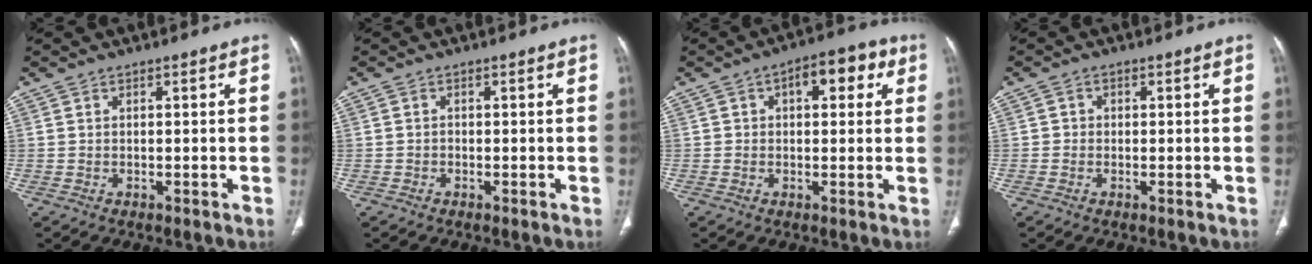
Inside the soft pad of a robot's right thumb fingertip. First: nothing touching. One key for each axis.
{"total": 0.5, "fx": -0.3, "fy": 0.4, "fz": 0.2, "tx": -0.001, "ty": 0.002, "tz": -0.009}
{"total": 8.4, "fx": 2.7, "fy": 4.7, "fz": 6.4, "tx": -0.052, "ty": 0.018, "tz": 0.029}
{"total": 1.3, "fx": -0.1, "fy": 1.2, "fz": 0.4, "tx": 0.003, "ty": 0.004, "tz": -0.007}